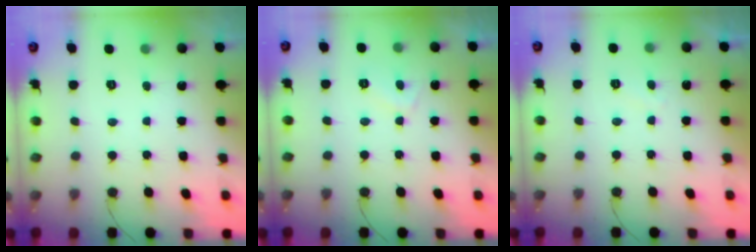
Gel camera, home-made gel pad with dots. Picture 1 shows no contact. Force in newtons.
{"total": 4.0, "press": 3.9, "slide": 0.7}
{"total": 0.8, "press": 0.6, "slide": 0.5}